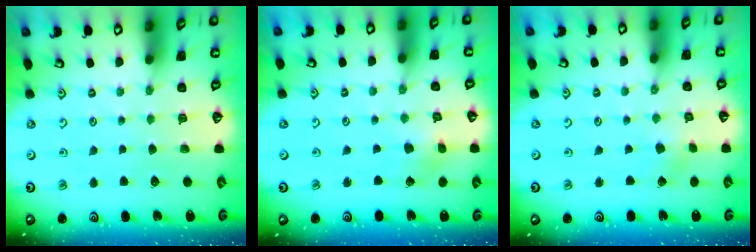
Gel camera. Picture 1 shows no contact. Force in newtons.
{"total": 3.1, "press": 3.1, "slide": 0.3}
{"total": 1.8, "press": 1.8, "slide": 0.3}